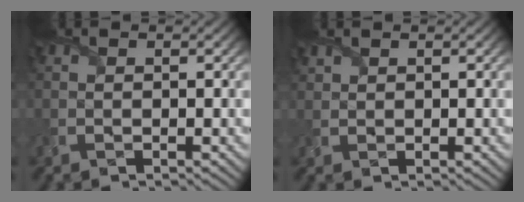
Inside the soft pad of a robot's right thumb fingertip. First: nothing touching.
{"total": 1.2, "force": [1.0, 0.5, 0.2], "torque": [-0.013, 0.003, 0.027]}